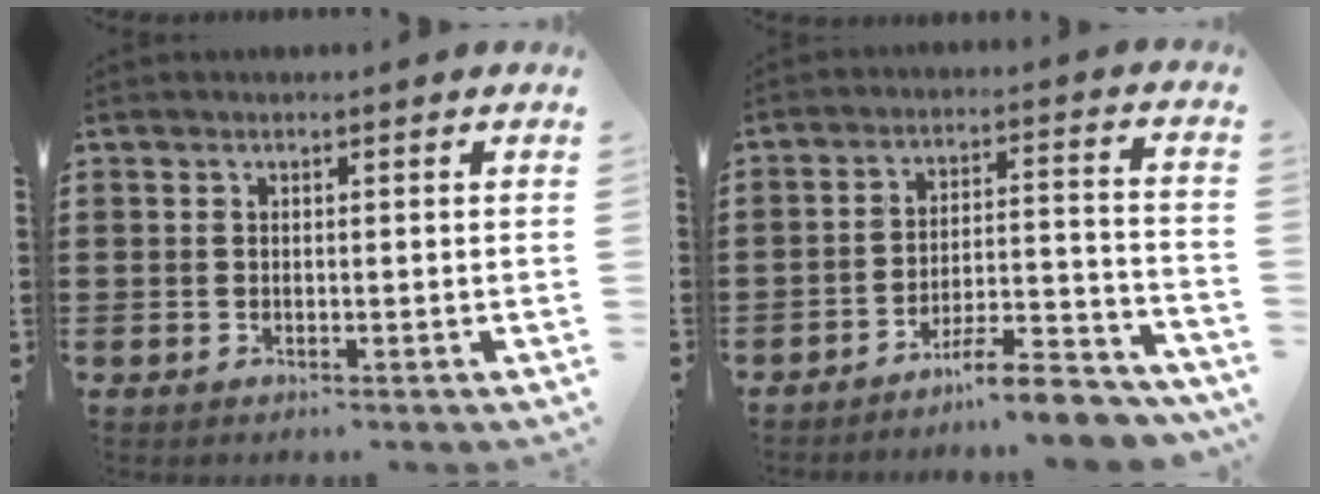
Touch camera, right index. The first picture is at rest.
{"total": 8.3, "force": [-7.5, 0.6, 3.6], "torque": [-0.047, 0.015, -0.138]}